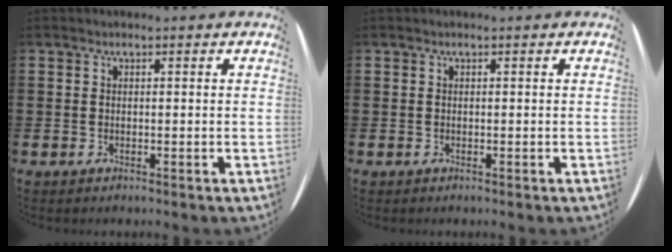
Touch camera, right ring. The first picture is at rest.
{"total": 0.0}